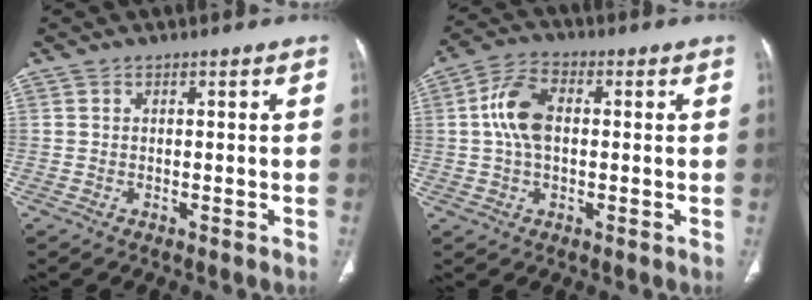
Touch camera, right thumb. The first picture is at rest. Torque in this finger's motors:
{"motor_torque": [1.30, 1.17, 1.00, -0.22, 0.10]}